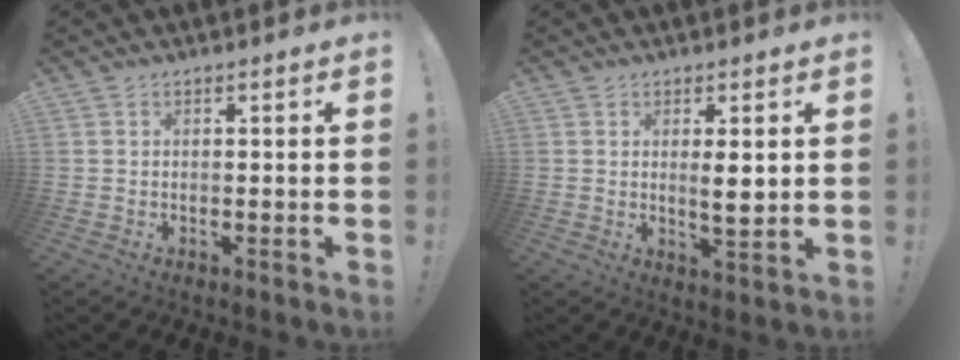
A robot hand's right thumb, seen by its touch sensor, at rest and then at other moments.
{"total": 4.5, "force": [1.0, 0.7, 4.3], "torque": [-0.059, -0.017, 0.013]}